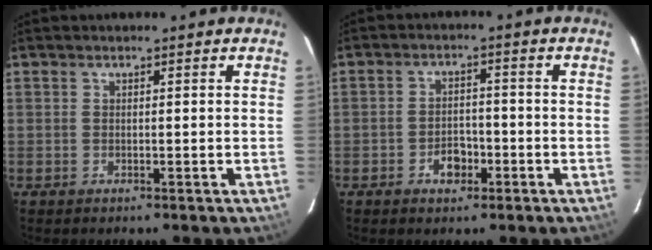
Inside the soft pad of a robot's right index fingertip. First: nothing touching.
{"total": 4.2, "force": [-2.2, 2.8, 2.3], "torque": [-0.045, 0.008, -0.030]}